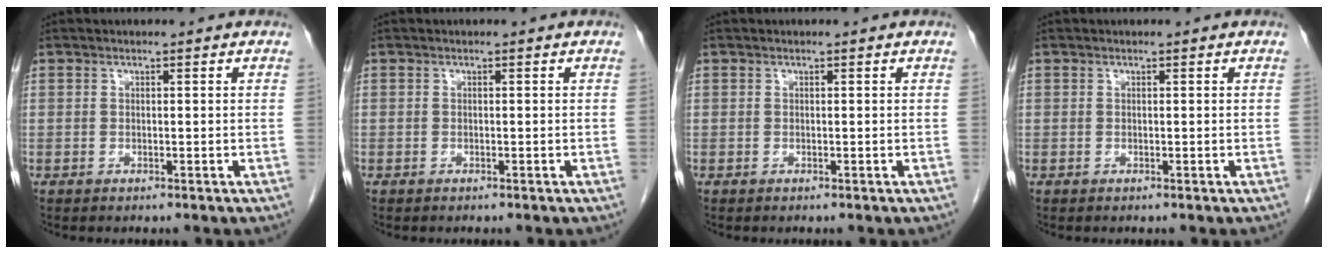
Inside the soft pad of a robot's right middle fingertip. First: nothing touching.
{"total": 0.0}
{"total": 0.0}
{"total": 0.0}